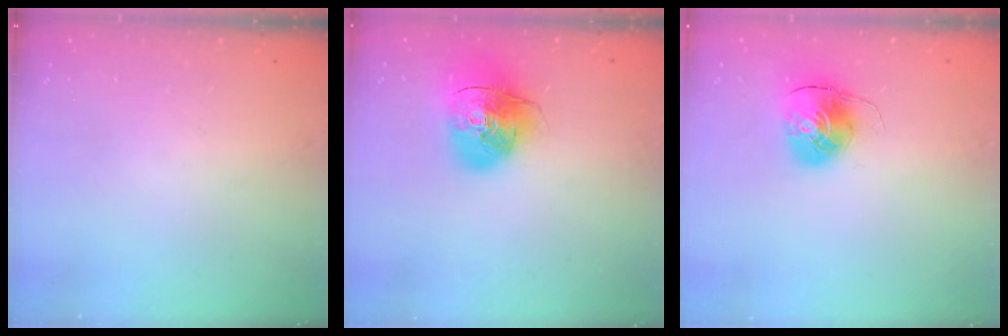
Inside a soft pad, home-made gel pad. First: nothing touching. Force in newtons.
{"total": 15.6, "press": 15.4, "slide": 2.2}
{"total": 8.6, "press": 8.6, "slide": 0.6}